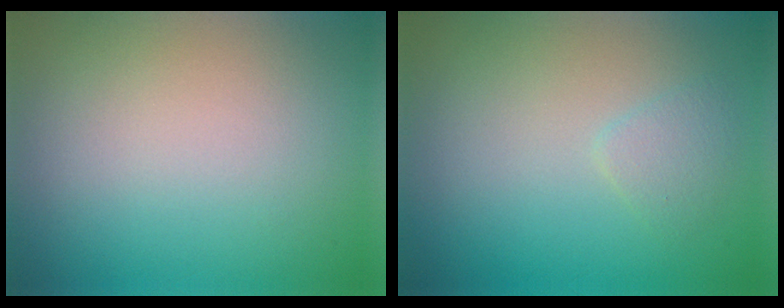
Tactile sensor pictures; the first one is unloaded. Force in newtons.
{"total": 1.2, "press": 1.2, "slide": 0.1}